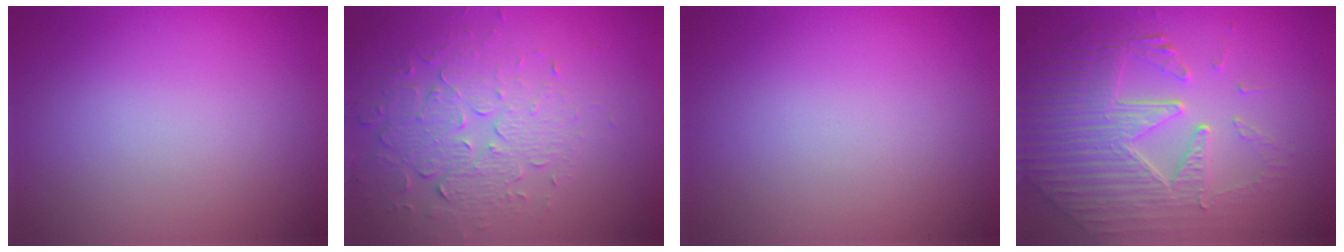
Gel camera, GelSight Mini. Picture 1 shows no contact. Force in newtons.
{"total": 5.4, "press": 3.6, "slide": 4.0}
{"total": 0.0}
{"total": 7.7, "press": 5.5, "slide": 5.3}